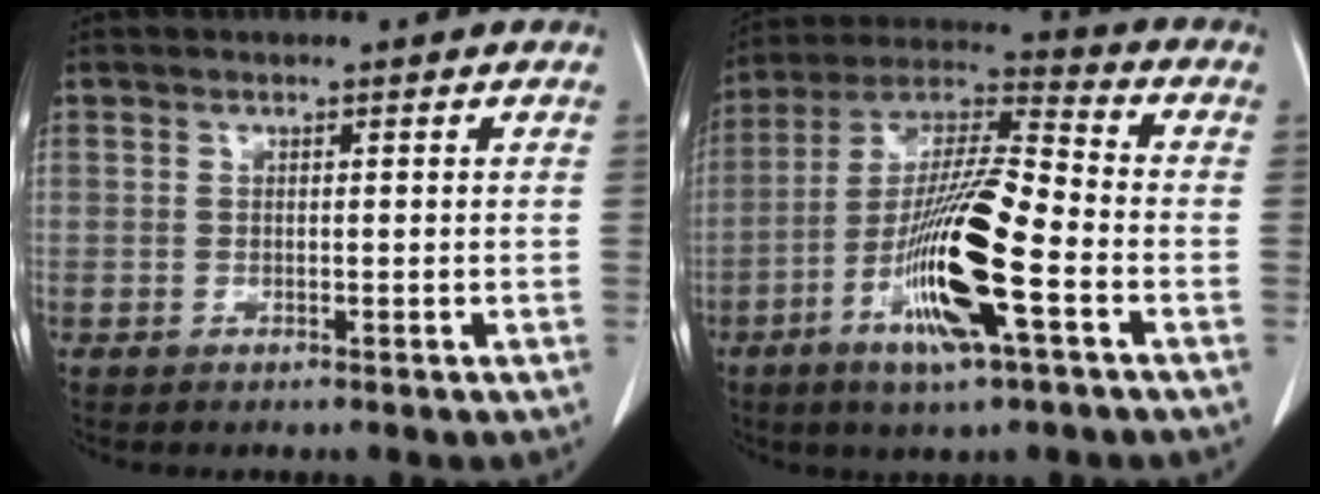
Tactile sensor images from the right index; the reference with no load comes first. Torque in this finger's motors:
{"motor_torque": [2.14, 0.00, 0.46, 0.21]}